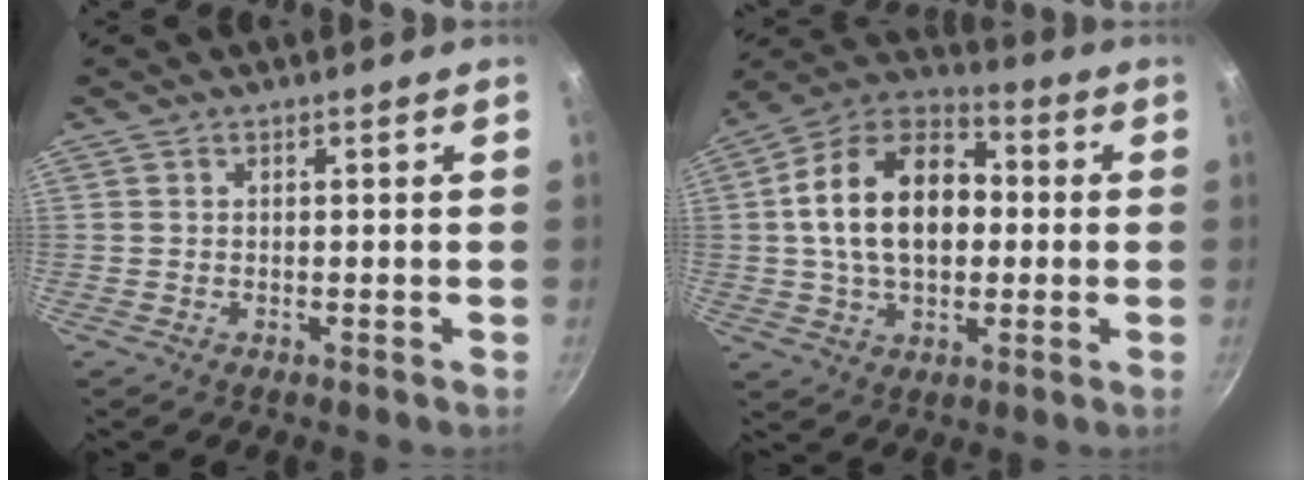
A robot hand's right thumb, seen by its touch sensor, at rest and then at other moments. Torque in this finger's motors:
{"motor_torque": [1.13, 3.14, 0.99, 0.07, 0.21]}